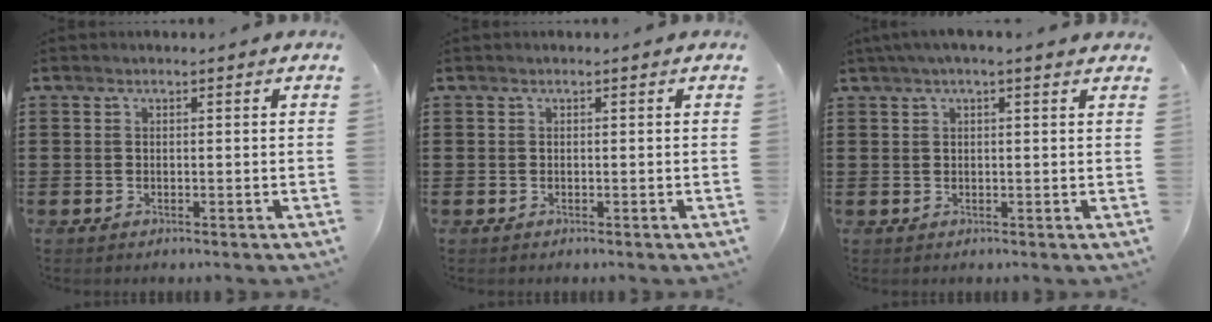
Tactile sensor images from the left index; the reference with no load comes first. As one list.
[{"total": 0.0}, {"total": 1.8, "force": [1.2, 0.0, 1.3], "torque": [-0.027, 0.002, 0.021]}]